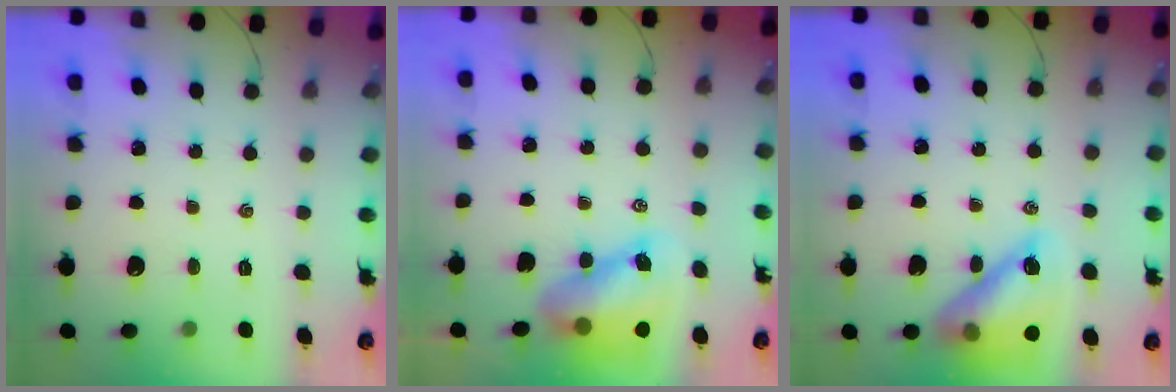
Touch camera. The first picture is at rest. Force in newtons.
{"total": 9.6, "press": 9.4, "slide": 2.3}
{"total": 14.2, "press": 13.6, "slide": 4.1}